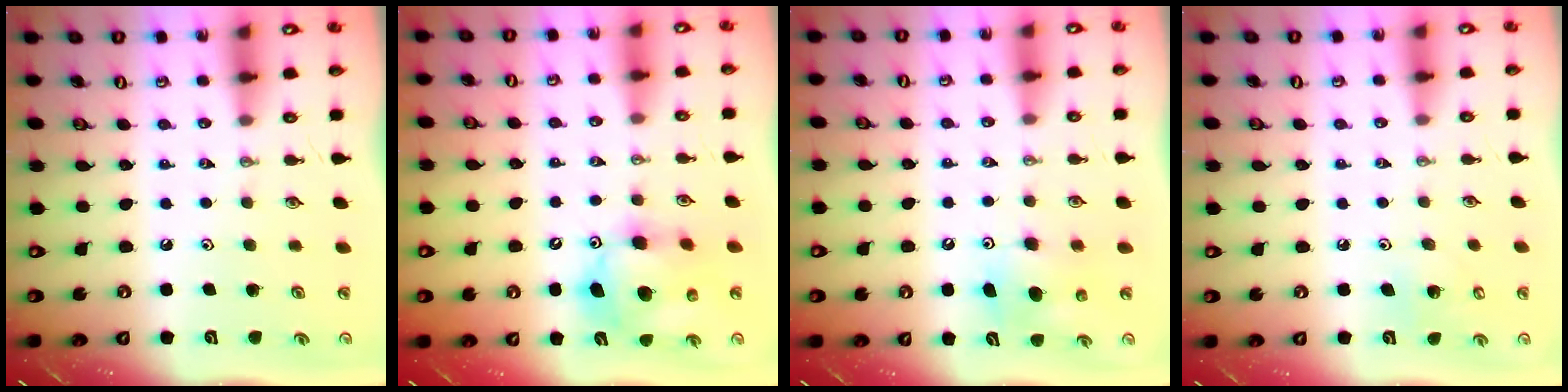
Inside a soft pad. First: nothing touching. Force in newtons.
{"total": 12.2, "press": 12.0, "slide": 2.1}
{"total": 7.7, "press": 7.6, "slide": 1.0}
{"total": 5.0, "press": 5.0, "slide": 0.3}